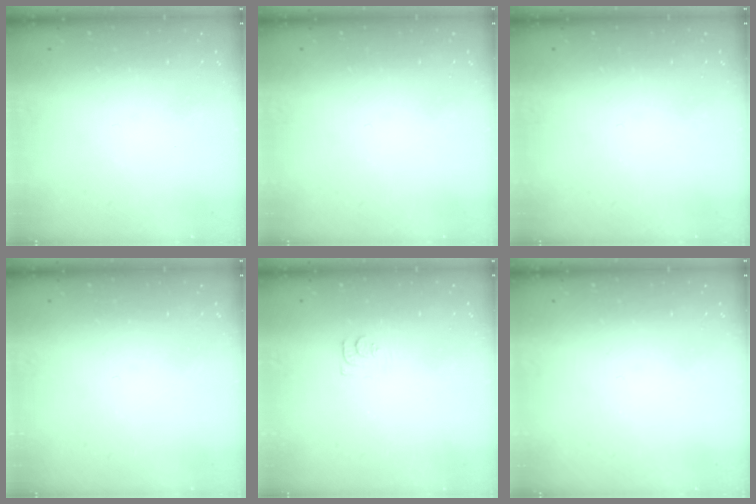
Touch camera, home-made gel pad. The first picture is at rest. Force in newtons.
{"total": 0.0}
{"total": 0.0}
{"total": 0.0}
{"total": 3.7, "press": 3.6, "slide": 0.5}
{"total": 0.0}